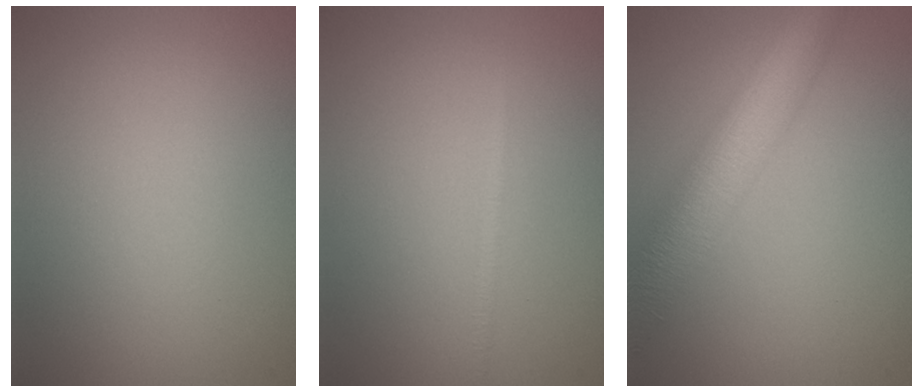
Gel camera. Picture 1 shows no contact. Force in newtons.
{"total": 0.8, "press": 0.8, "slide": 0.0}
{"total": 8.6, "press": 8.6, "slide": 0.5}